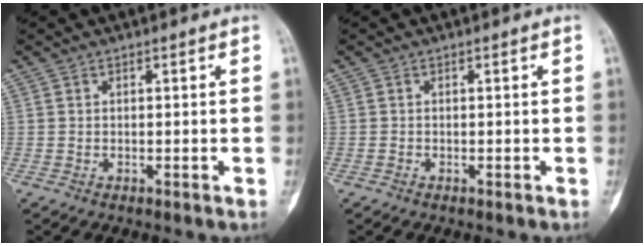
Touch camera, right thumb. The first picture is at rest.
{"total": 0.0}